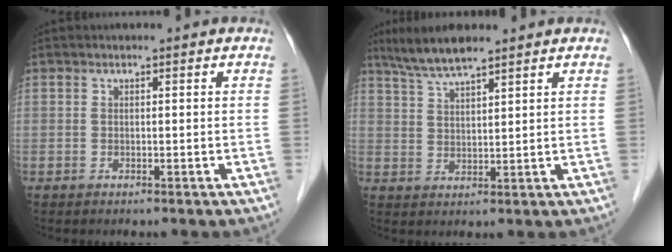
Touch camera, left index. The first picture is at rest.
{"total": 6.0, "force": [5.1, 0.3, 3.2], "torque": [-0.071, 0.010, 0.101]}